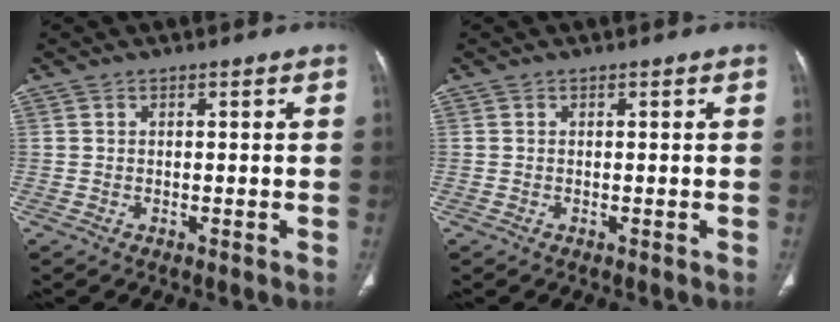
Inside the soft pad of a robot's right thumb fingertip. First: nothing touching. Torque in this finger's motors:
{"motor_torque": [0.13, 0.01, -0.06, 0.05, 0.03]}